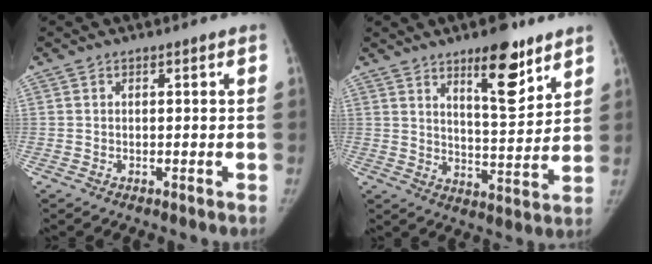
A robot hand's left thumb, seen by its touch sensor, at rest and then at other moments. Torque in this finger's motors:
{"motor_torque": [0.38, -0.05, 0.95, -0.54, 0.24]}